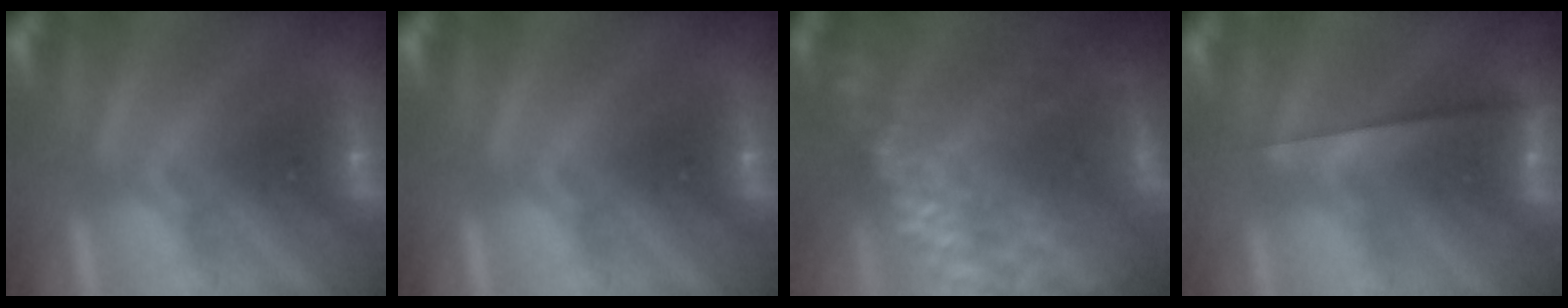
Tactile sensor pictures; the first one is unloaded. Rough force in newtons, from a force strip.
{"total": 0.0}
{"total": 7.5}
{"total": 2.2}